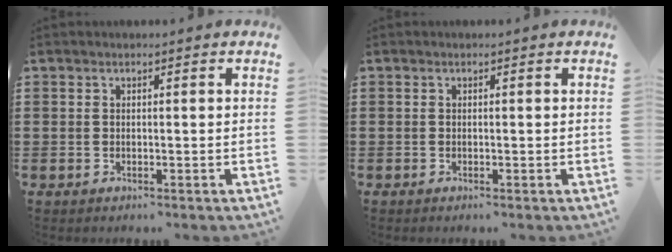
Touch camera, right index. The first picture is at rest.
{"total": 0.0}